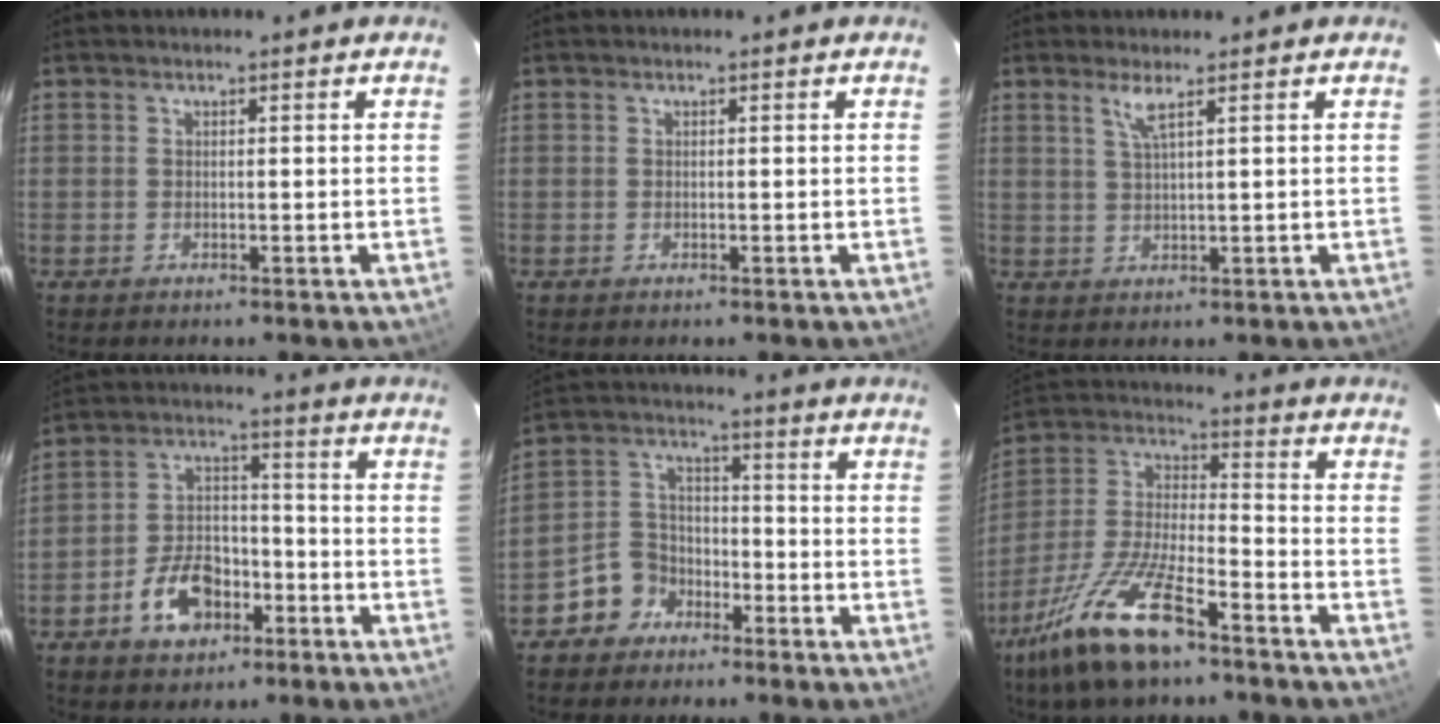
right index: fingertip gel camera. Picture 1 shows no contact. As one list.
[{"total": 0.0}, {"total": 2.6, "force": [1.6, -0.4, 2.1], "torque": [-0.044, -0.004, 0.033]}, {"total": 10.2, "force": [-5.4, 6.4, 5.9], "torque": [-0.118, 0.023, -0.084]}, {"total": 7.8, "force": [-5.0, 5.8, 1.3], "torque": [-0.034, 0.036, -0.093]}, {"total": 17.3, "force": [-11.2, 5.2, 12.1], "torque": [-0.263, -0.015, -0.216]}]